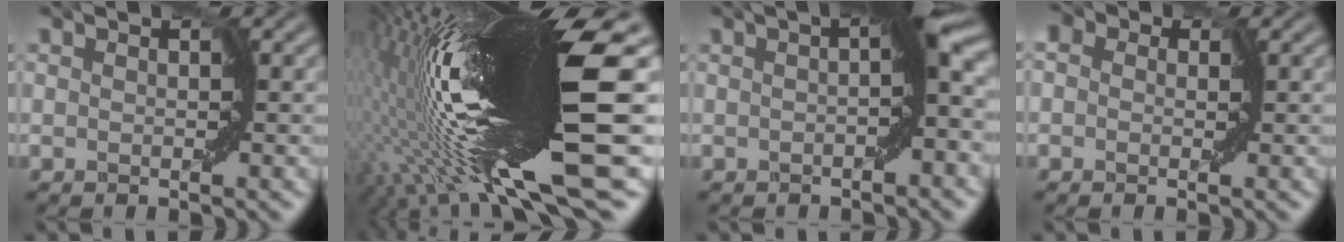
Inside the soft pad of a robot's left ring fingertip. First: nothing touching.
{"total": 18.1, "force": [1.4, 3.0, 17.8], "torque": [-0.298, -0.012, 0.029]}
{"total": 4.4, "force": [-0.3, 1.0, 4.3], "torque": [-0.058, 0.012, -0.019]}
{"total": 3.4, "force": [1.1, 2.6, 1.8], "torque": [-0.014, 0.010, -0.026]}